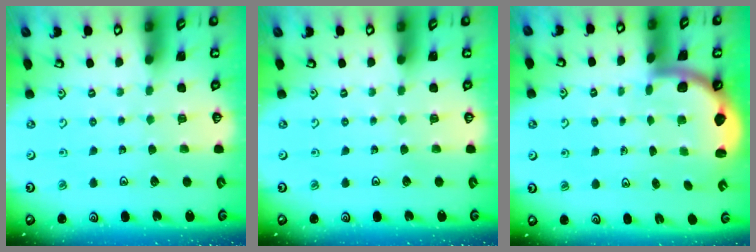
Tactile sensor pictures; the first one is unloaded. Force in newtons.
{"total": 0.0}
{"total": 2.0, "press": 2.0, "slide": 0.3}